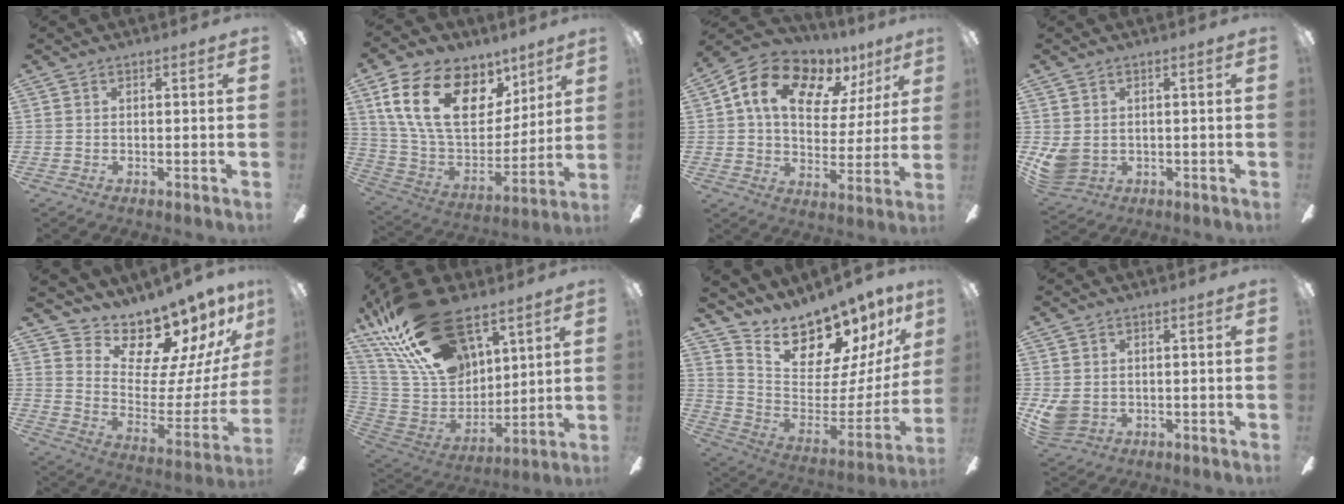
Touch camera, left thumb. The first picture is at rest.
{"total": 23.1, "force": [10.3, 14.3, 14.9], "torque": [-0.287, -0.033, 0.188]}
{"total": 15.3, "force": [8.9, 9.3, 8.2], "torque": [-0.151, -0.043, 0.160]}
{"total": 5.7, "force": [-0.4, 4.9, 3.0], "torque": [-0.073, -0.003, -0.008]}
{"total": 14.3, "force": [12.9, 4.6, 4.2], "torque": [-0.058, -0.135, 0.219]}
{"total": 28.7, "force": [18.0, 14.8, 16.8], "torque": [-0.334, -0.088, 0.323]}
{"total": 14.2, "force": [13.3, 4.2, 2.6], "torque": [-0.037, -0.134, 0.233]}
{"total": 5.3, "force": [-0.8, 4.5, 2.7], "torque": [-0.059, 0.003, -0.014]}